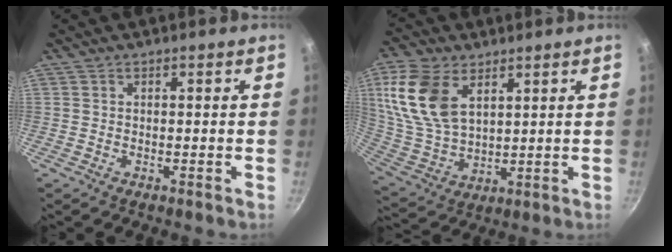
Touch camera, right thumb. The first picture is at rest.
{"total": 16.6, "force": [6.8, 10.1, 11.3], "torque": [-0.220, -0.026, 0.145]}